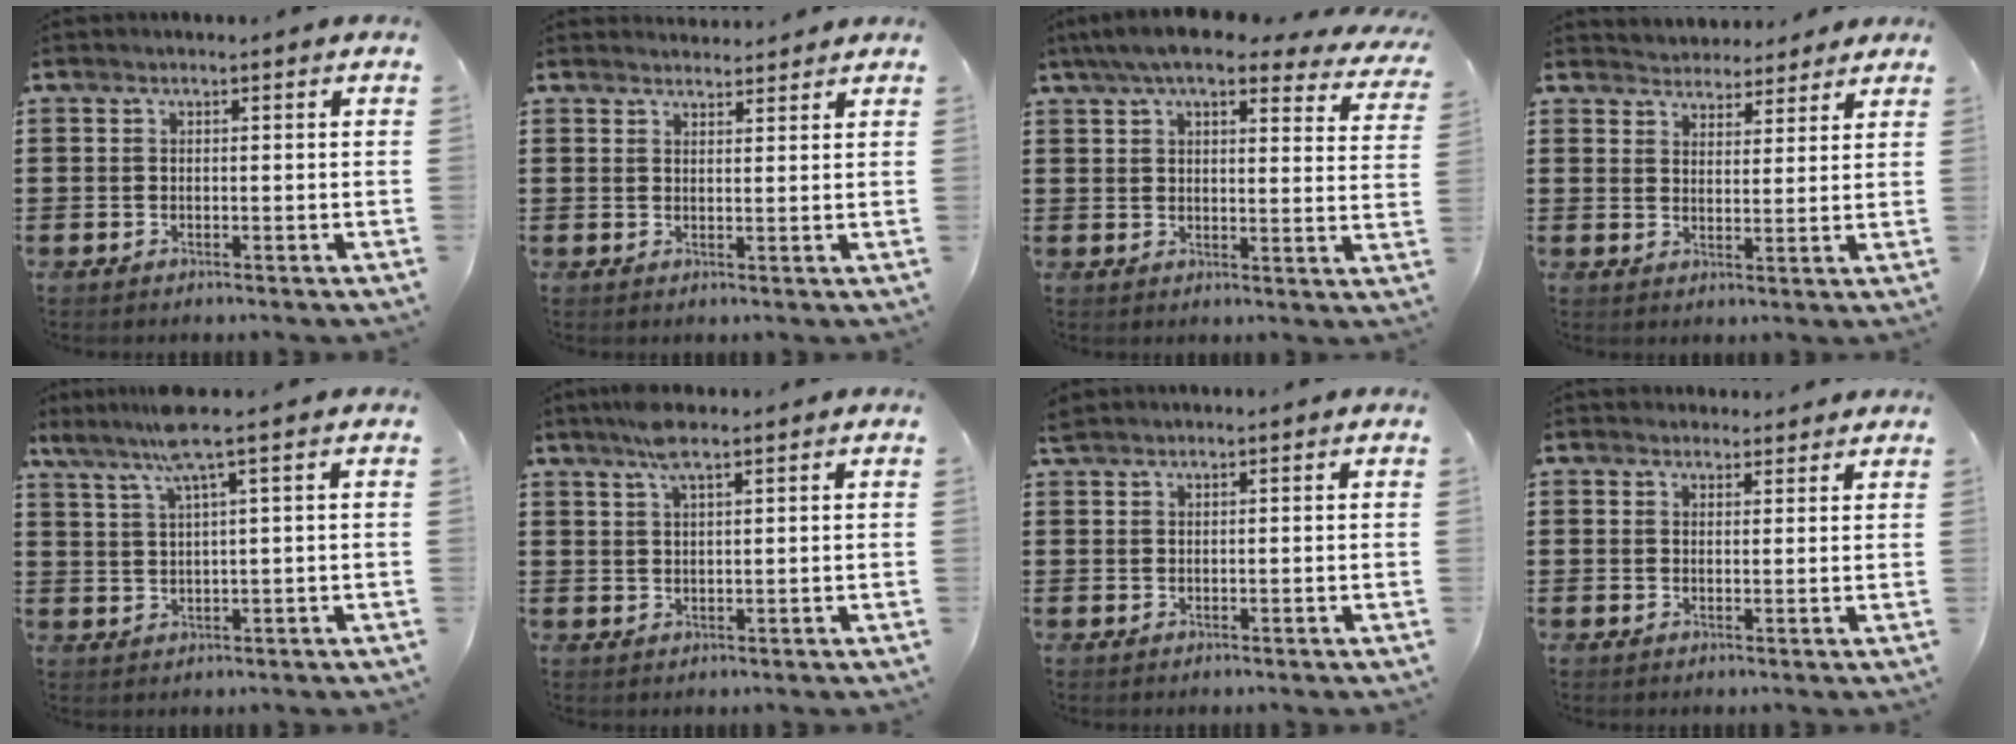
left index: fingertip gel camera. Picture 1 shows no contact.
{"total": 2.1, "force": [2.1, 0.3, -0.1], "torque": [-0.004, -0.003, 0.040]}
{"total": 8.2, "force": [6.8, 1.1, 4.5], "torque": [-0.099, -0.016, 0.121]}
{"total": 3.3, "force": [3.0, 1.2, -0.5], "torque": [-0.005, -0.005, 0.057]}
{"total": 5.7, "force": [3.4, -0.5, 4.5], "torque": [-0.096, -0.007, 0.056]}
{"total": 4.4, "force": [3.0, 0.9, 3.1], "torque": [-0.069, 0.005, 0.053]}
{"total": 1.1, "force": [1.0, 0.3, 0.3], "torque": [-0.009, 0.002, 0.020]}
{"total": 2.3, "force": [2.0, 1.1, -0.3], "torque": [0.006, 0.000, 0.037]}